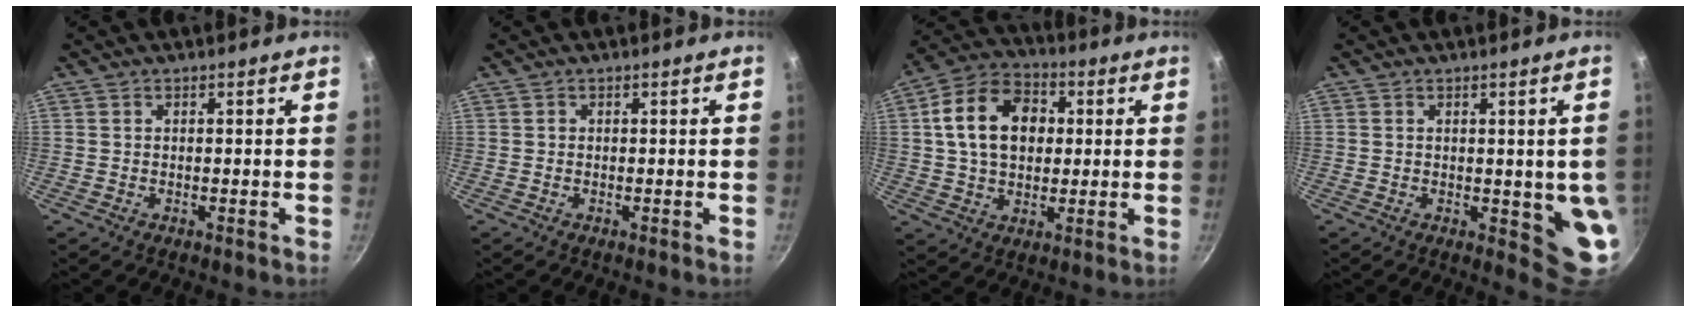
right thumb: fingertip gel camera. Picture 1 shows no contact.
{"total": 0.0}
{"total": 15.1, "force": [2.6, 10.9, 10.2], "torque": [-0.147, 0.020, 0.030]}
{"total": 6.9, "force": [-0.4, 3.1, 6.1], "torque": [-0.053, -0.011, -0.001]}